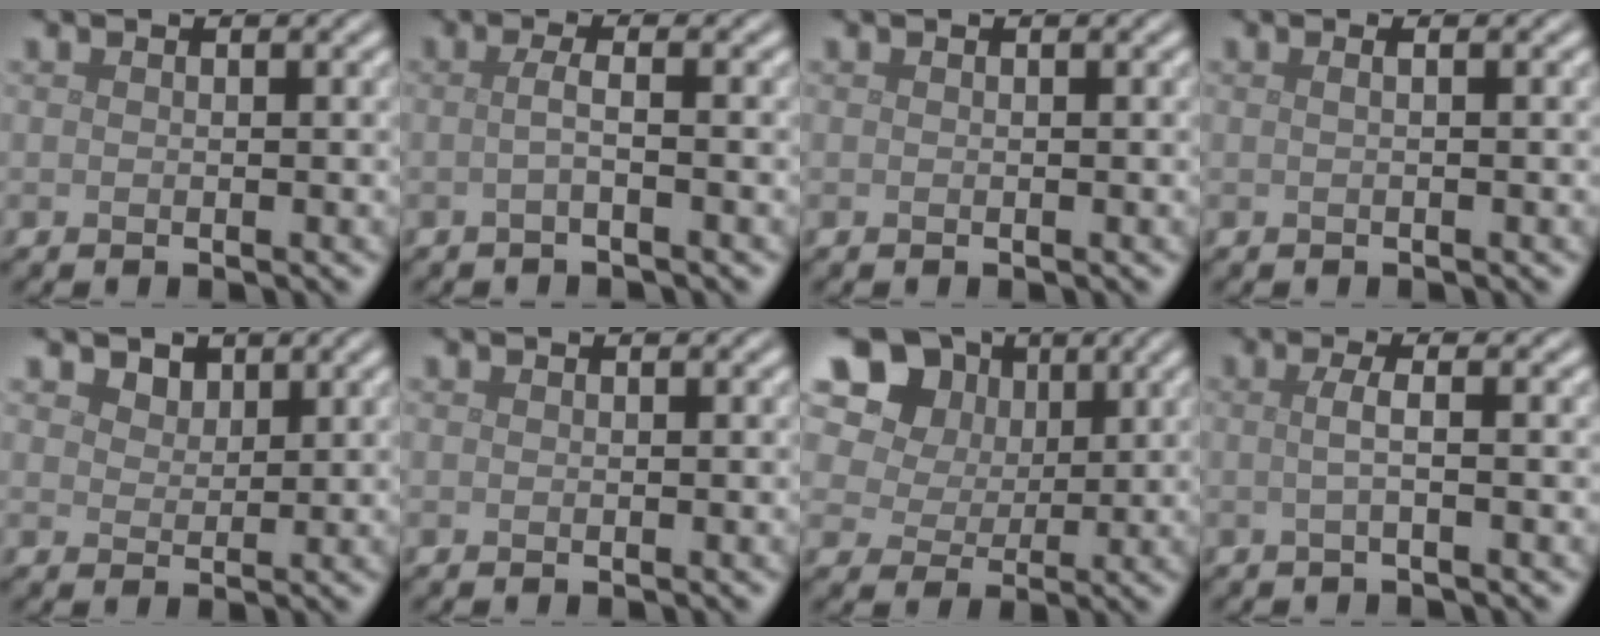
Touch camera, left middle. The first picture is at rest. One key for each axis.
{"total": 1.6, "fx": -0.2, "fy": 0.5, "fz": 1.6, "tx": -0.026, "ty": -0.001, "tz": -0.010}
{"total": 0.0}
{"total": 1.1, "fx": 0.3, "fy": 0.5, "fz": 0.9, "tx": -0.009, "ty": -0.001, "tz": -0.007}
{"total": 1.8, "fx": 1.4, "fy": 1.0, "fz": 0.5, "tx": -0.015, "ty": -0.014, "tz": 0.030}
{"total": 0.0}
{"total": 14.3, "fx": 6.5, "fy": 11.1, "fz": 6.2, "tx": -0.158, "ty": 0.035, "tz": 0.126}
{"total": 1.9, "fx": 0.0, "fy": 0.6, "fz": 1.8, "tx": -0.030, "ty": 0.002, "tz": -0.005}